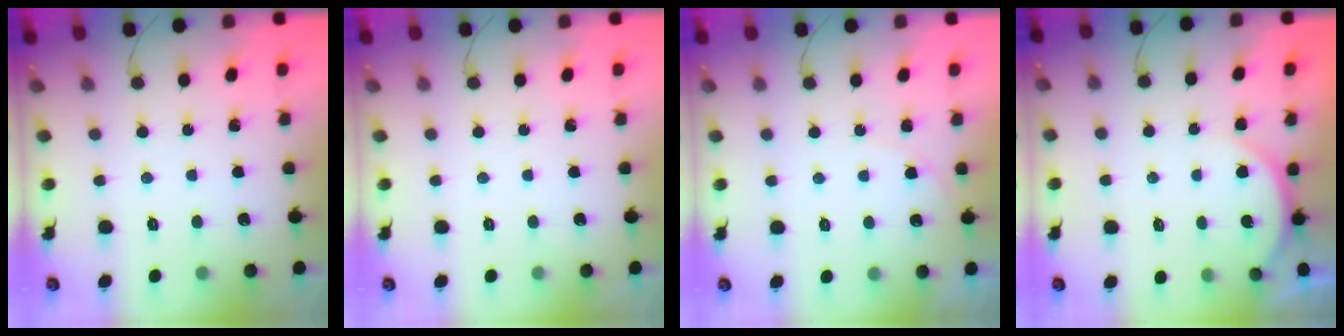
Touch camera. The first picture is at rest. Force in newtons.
{"total": 0.0}
{"total": 4.5, "press": 4.5, "slide": 0.3}
{"total": 4.8, "press": 4.7, "slide": 0.5}